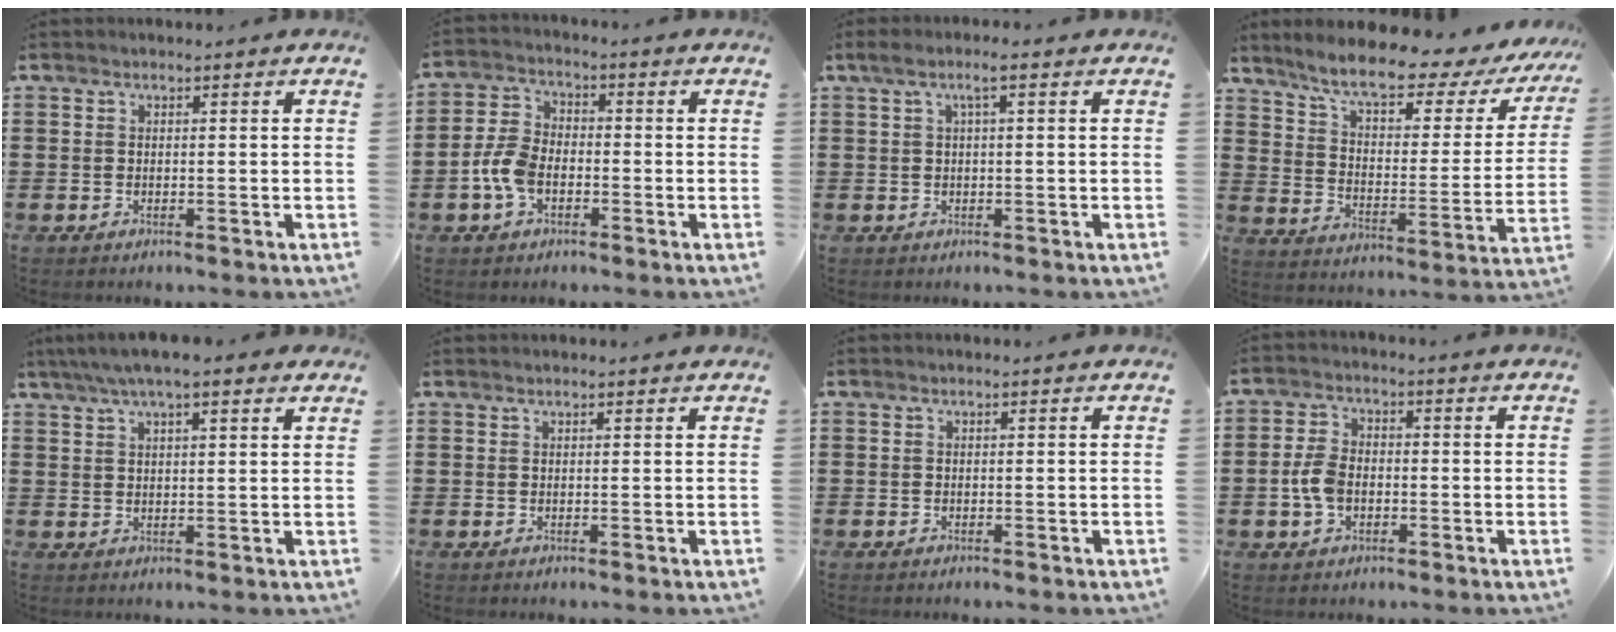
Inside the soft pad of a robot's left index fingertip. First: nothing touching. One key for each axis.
{"total": 5.9, "fx": -1.9, "fy": 3.7, "fz": 4.2, "tx": -0.117, "ty": -0.001, "tz": -0.044}
{"total": 2.5, "fx": 0.6, "fy": 0.3, "fz": 2.4, "tx": -0.046, "ty": 0.004, "tz": 0.008}
{"total": 8.7, "fx": 6.9, "fy": 1.1, "fz": 5.1, "tx": -0.110, "ty": -0.040, "tz": 0.109}
{"total": 5.4, "fx": 4.1, "fy": 1.0, "fz": 3.5, "tx": -0.076, "ty": 0.001, "tz": 0.072}
{"total": 0.8, "fx": 0.7, "fy": 0.0, "fz": 0.4, "tx": -0.008, "ty": 0.000, "tz": 0.014}
{"total": 0.0}
{"total": 5.2, "fx": -0.9, "fy": 3.3, "fz": 3.9, "tx": -0.099, "ty": 0.000, "tz": -0.024}